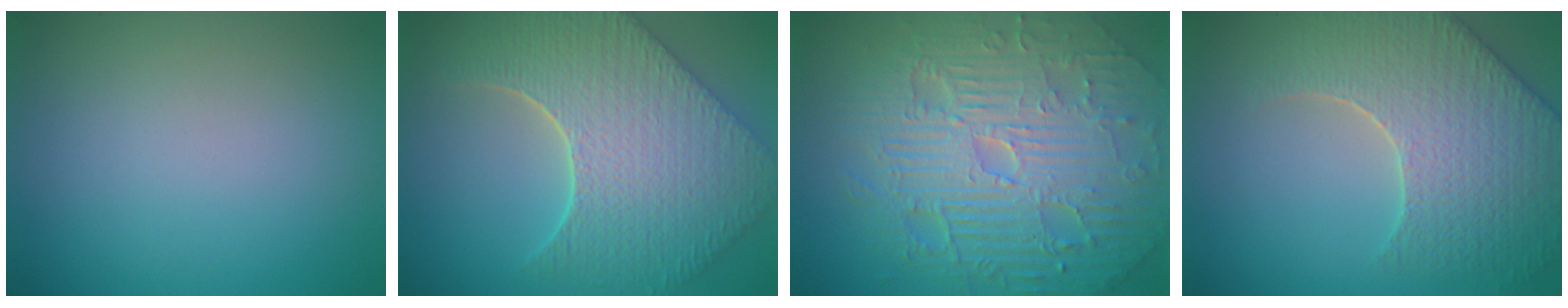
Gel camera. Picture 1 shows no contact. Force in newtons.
{"total": 9.4, "press": 7.5, "slide": 5.6}
{"total": 11.4, "press": 7.4, "slide": 8.8}
{"total": 7.1, "press": 5.9, "slide": 3.9}